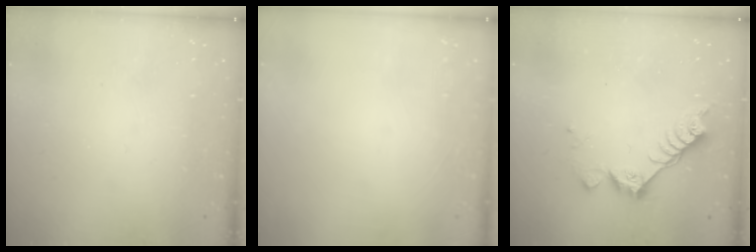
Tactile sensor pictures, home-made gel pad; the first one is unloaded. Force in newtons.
{"total": 0.0}
{"total": 8.3, "press": 8.2, "slide": 0.7}